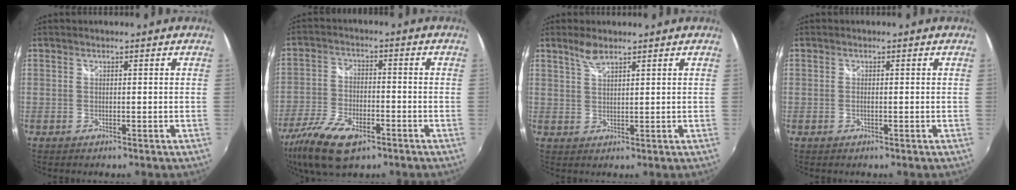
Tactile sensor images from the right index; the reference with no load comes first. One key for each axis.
{"total": 14.0, "fx": -8.7, "fy": 6.2, "fz": 9.1, "tx": -0.212, "ty": -0.032, "tz": -0.167}
{"total": 3.1, "fx": 2.4, "fy": 0.8, "fz": 1.8, "tx": -0.035, "ty": 0.004, "tz": 0.046}
{"total": 0.6, "fx": -0.2, "fy": 0.2, "fz": 0.5, "tx": -0.012, "ty": -0.001, "tz": -0.005}